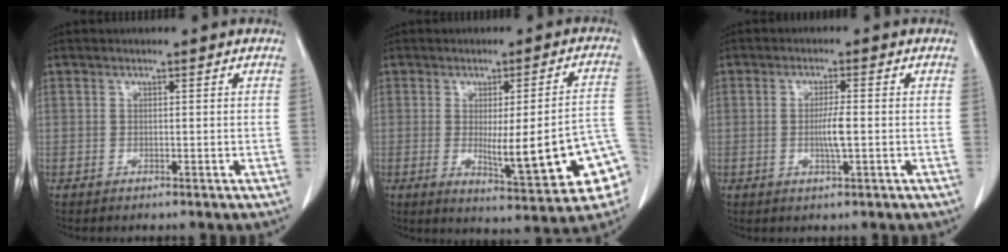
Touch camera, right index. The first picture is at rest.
{"total": 15.6, "force": [-3.7, 1.8, 15.1], "torque": [-0.150, 0.004, -0.033]}
{"total": 3.5, "force": [-0.5, 0.1, 3.5], "torque": [-0.068, -0.004, -0.009]}